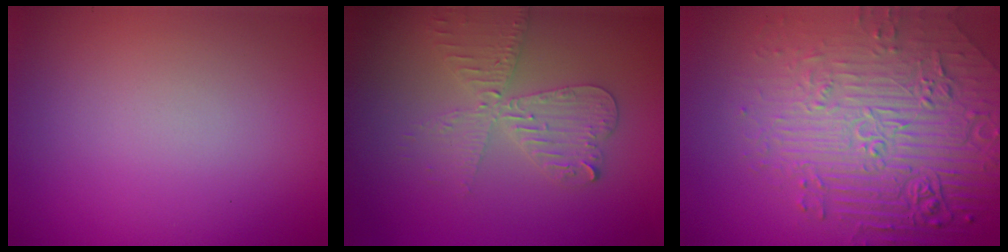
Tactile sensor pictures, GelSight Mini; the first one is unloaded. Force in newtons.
{"total": 4.0, "press": 3.4, "slide": 2.1}
{"total": 8.8, "press": 6.1, "slide": 6.4}